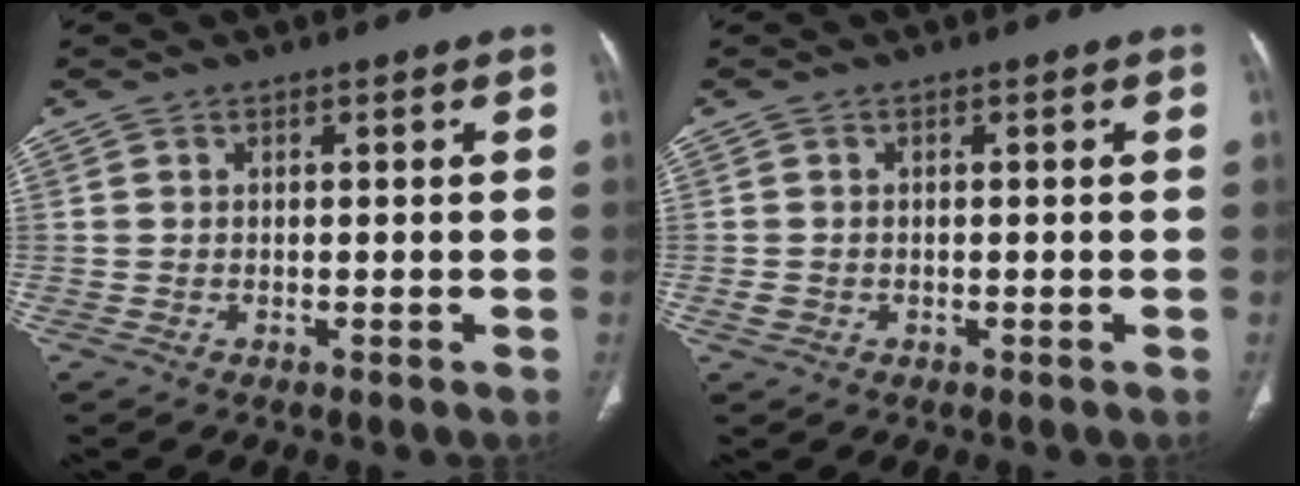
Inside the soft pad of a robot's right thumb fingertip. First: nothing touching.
{"total": 1.2, "force": [-0.4, 1.0, 0.5], "torque": [-0.013, 0.002, -0.006]}